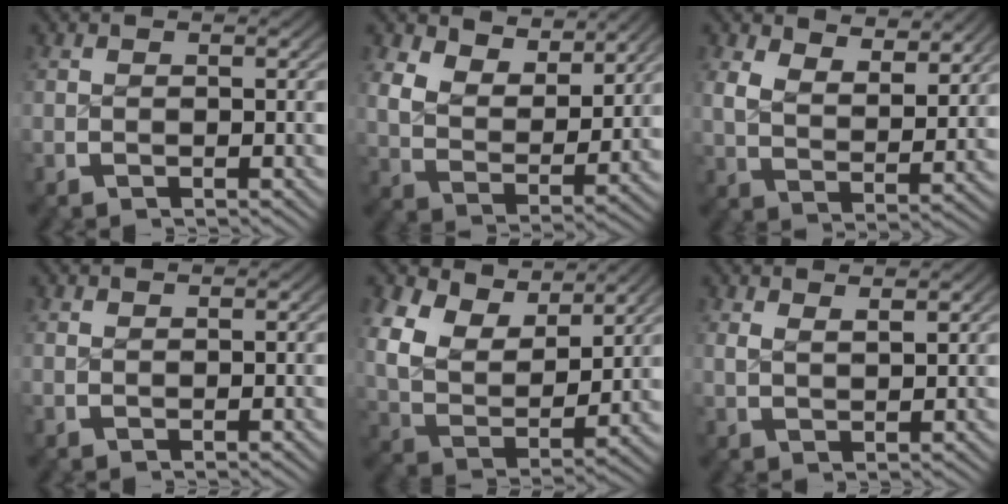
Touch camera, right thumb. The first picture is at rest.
{"total": 7.0, "force": [3.3, 4.3, 4.3], "torque": [-0.099, -0.023, 0.065]}
{"total": 4.7, "force": [3.0, 2.3, 2.8], "torque": [-0.053, -0.018, 0.064]}
{"total": 0.6, "force": [0.6, 0.0, 0.0], "torque": [0.003, -0.002, 0.014]}
{"total": 10.7, "force": [3.3, 7.2, 7.1], "torque": [-0.172, -0.028, 0.064]}
{"total": 2.1, "force": [1.9, 0.3, 1.0], "torque": [-0.016, -0.002, 0.043]}